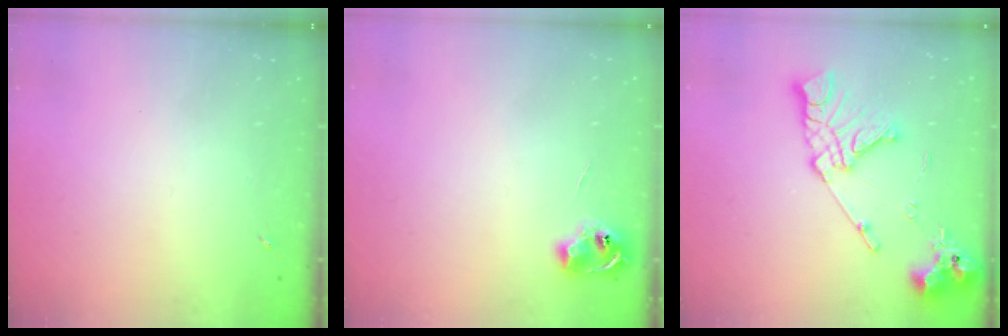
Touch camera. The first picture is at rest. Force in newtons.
{"total": 6.0, "press": 6.0, "slide": 0.7}
{"total": 15.5, "press": 15.4, "slide": 1.9}